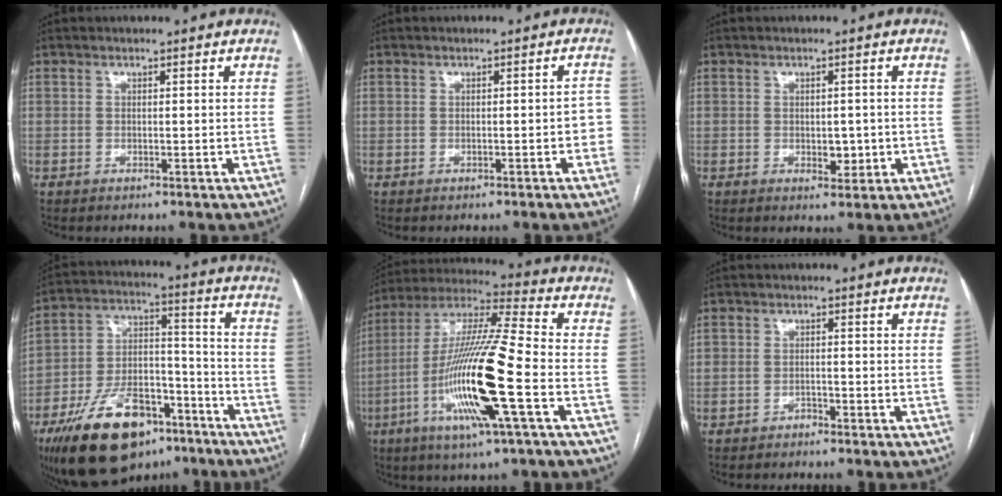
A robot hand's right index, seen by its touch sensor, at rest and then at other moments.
{"total": 2.5, "force": [-0.5, 1.0, 2.2], "torque": [-0.015, 0.017, -0.004]}
{"total": 2.8, "force": [-0.5, 1.8, 2.2], "torque": [-0.027, 0.001, 0.000]}
{"total": 20.0, "force": [-13.0, 9.6, 11.9], "torque": [-0.231, 0.020, -0.218]}
{"total": 18.7, "force": [-5.5, 0.3, 17.9], "torque": [-0.360, -0.014, -0.108]}
{"total": 1.3, "force": [-1.0, 0.7, 0.2], "torque": [-0.002, 0.004, -0.019]}